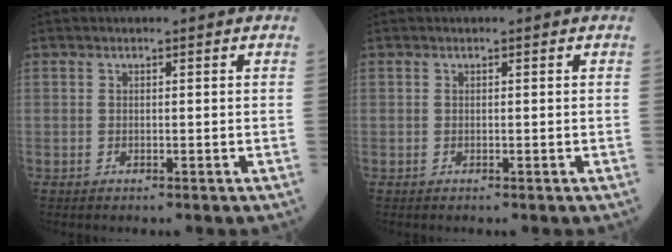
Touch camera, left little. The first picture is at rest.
{"total": 0.0}